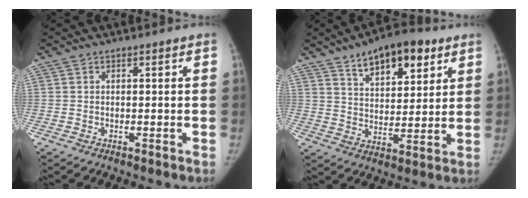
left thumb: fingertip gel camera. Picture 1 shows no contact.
{"total": 14.0, "force": [8.1, 6.7, 9.2], "torque": [-0.099, -0.033, 0.127]}